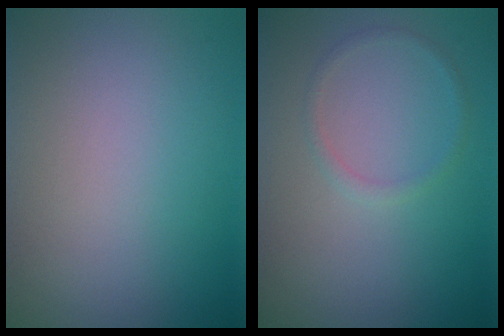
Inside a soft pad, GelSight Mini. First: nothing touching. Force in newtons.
{"total": 1.0, "press": 0.9, "slide": 0.2}